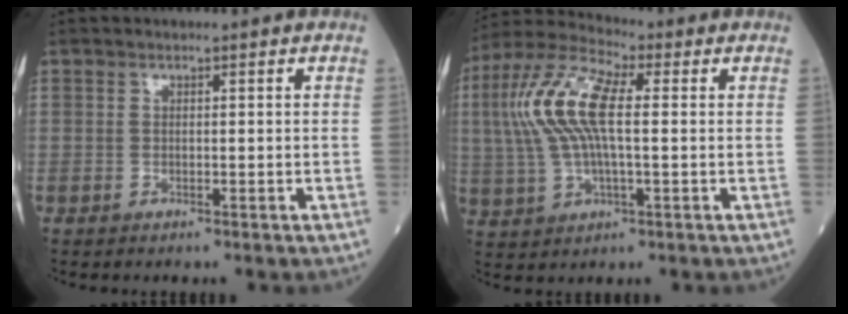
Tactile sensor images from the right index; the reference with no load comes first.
{"total": 12.6, "force": [1.7, 4.0, 11.9], "torque": [-0.272, 0.026, 0.029]}